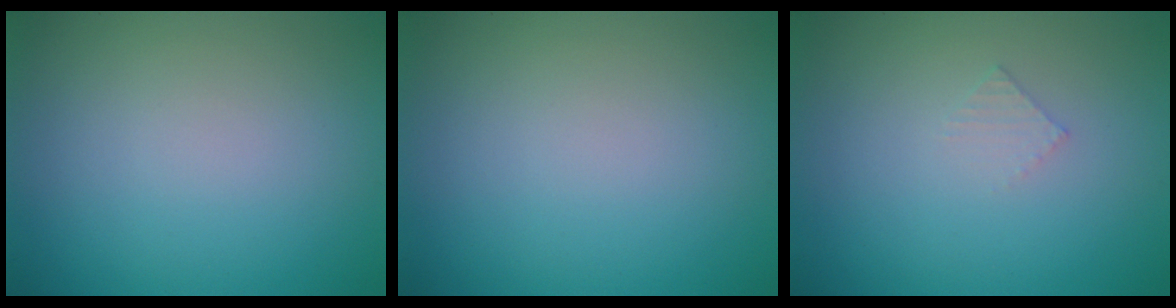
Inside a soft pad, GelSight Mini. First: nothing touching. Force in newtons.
{"total": 0.0}
{"total": 0.8, "press": 0.8, "slide": 0.1}